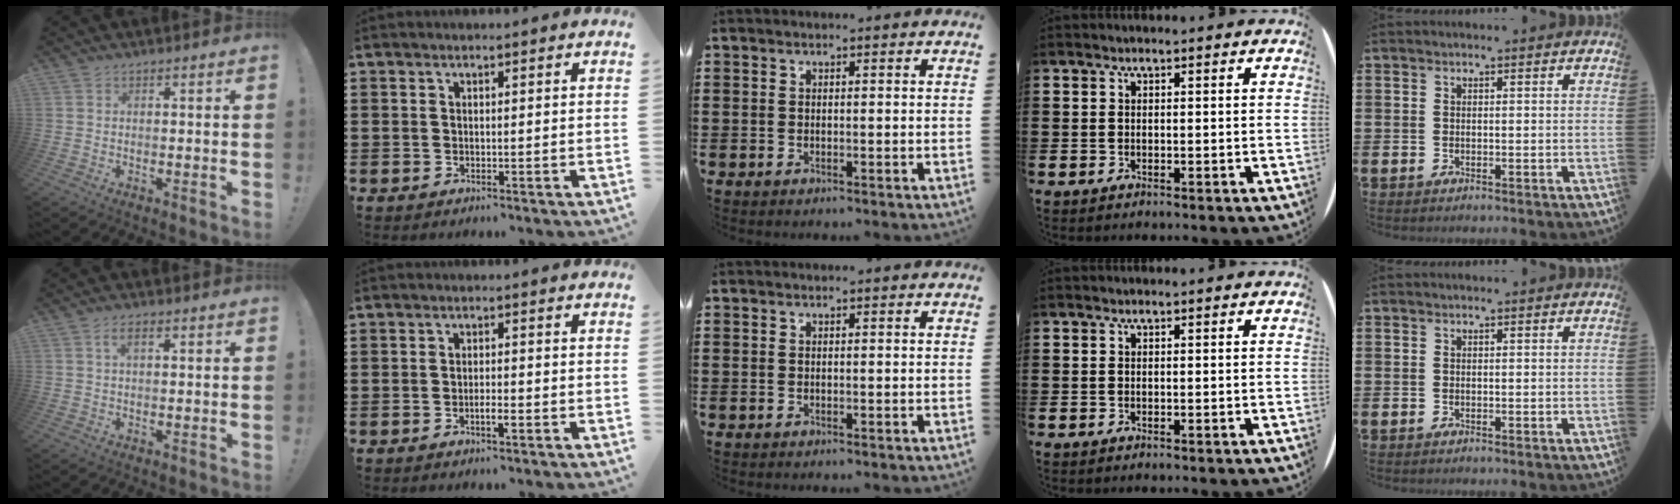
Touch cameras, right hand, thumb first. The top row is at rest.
{"thumb": {"total": 2.9, "force": [0.8, 1.4, 2.4], "torque": [-0.040, 0.006, 0.011]}, "index": {"total": 1.8, "force": [-0.9, 0.5, 1.4], "torque": [-0.027, -0.001, -0.016]}}